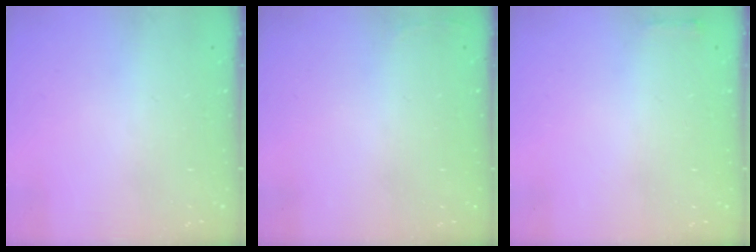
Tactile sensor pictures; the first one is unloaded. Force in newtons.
{"total": 2.5, "press": 2.4, "slide": 0.9}
{"total": 2.3, "press": 2.3, "slide": 0.5}